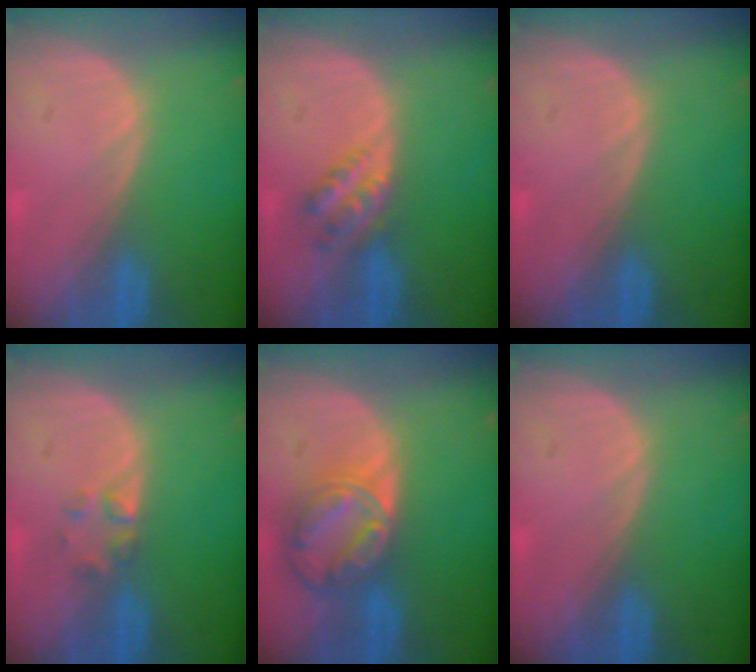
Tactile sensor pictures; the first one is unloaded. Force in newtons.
{"total": 4.5, "press": 3.8, "slide": 2.5}
{"total": 0.0}
{"total": 2.0, "press": 2.0, "slide": 0.2}
{"total": 8.6, "press": 7.3, "slide": 4.5}
{"total": 0.0}